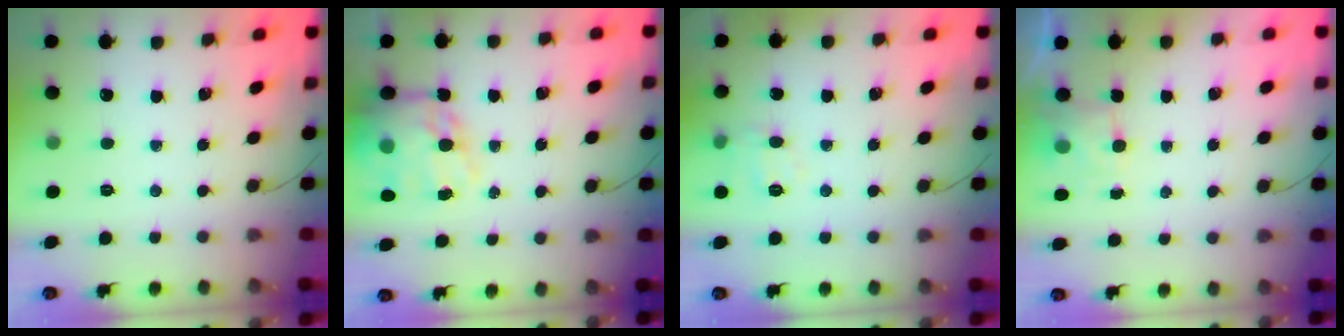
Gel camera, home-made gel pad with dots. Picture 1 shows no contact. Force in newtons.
{"total": 18.5, "press": 17.9, "slide": 4.7}
{"total": 5.5, "press": 5.3, "slide": 1.3}
{"total": 3.8, "press": 3.7, "slide": 1.1}